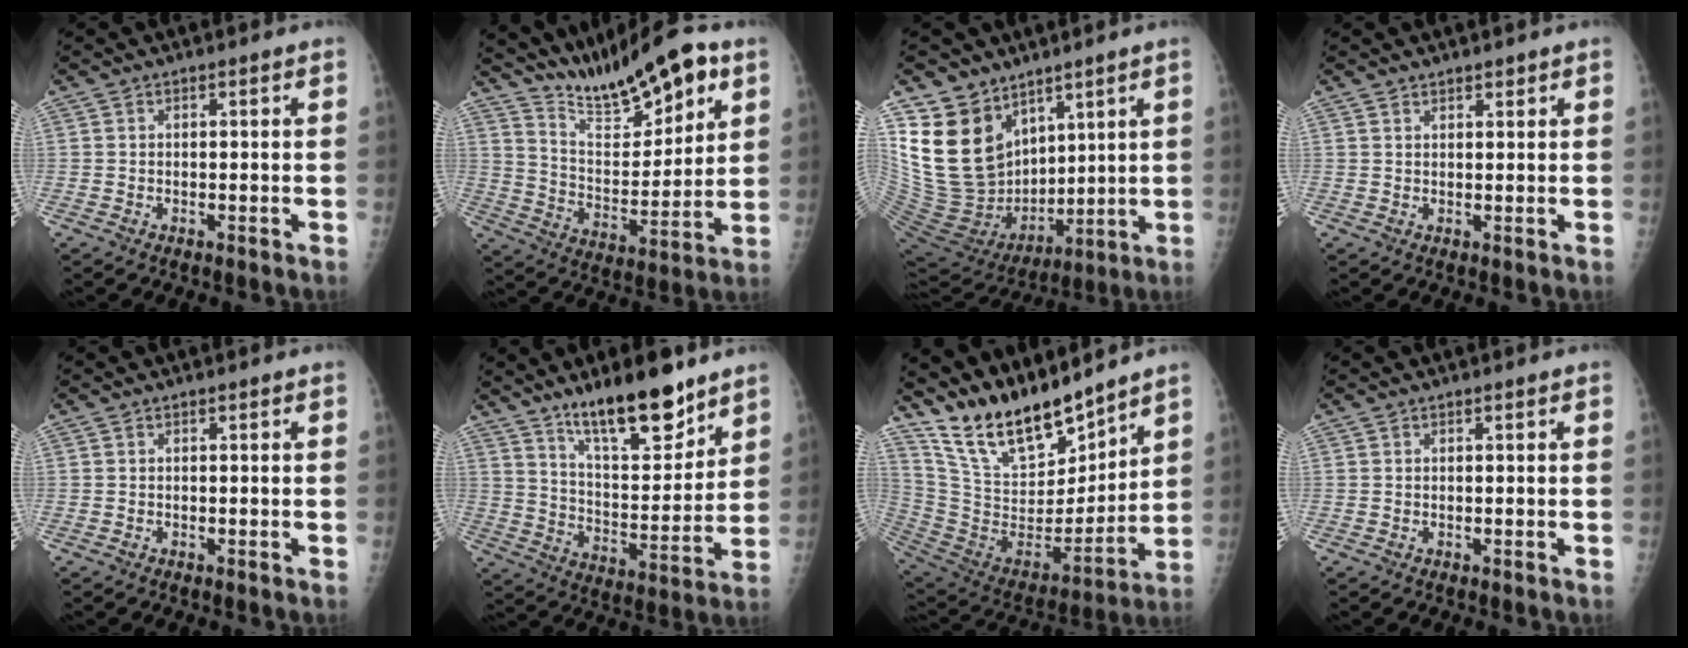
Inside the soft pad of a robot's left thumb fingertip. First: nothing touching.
{"total": 17.7, "force": [12.2, 5.8, 11.5], "torque": [-0.146, -0.061, 0.213]}
{"total": 18.6, "force": [10.3, 12.9, 8.4], "torque": [-0.134, -0.047, 0.225]}
{"total": 1.3, "force": [1.1, 0.6, 0.3], "torque": [0.008, -0.007, 0.017]}
{"total": 0.0}
{"total": 16.3, "force": [11.9, 4.7, 10.0], "torque": [-0.126, -0.085, 0.207]}
{"total": 19.1, "force": [16.3, 5.9, 8.0], "torque": [-0.106, -0.095, 0.311]}
{"total": 0.0}